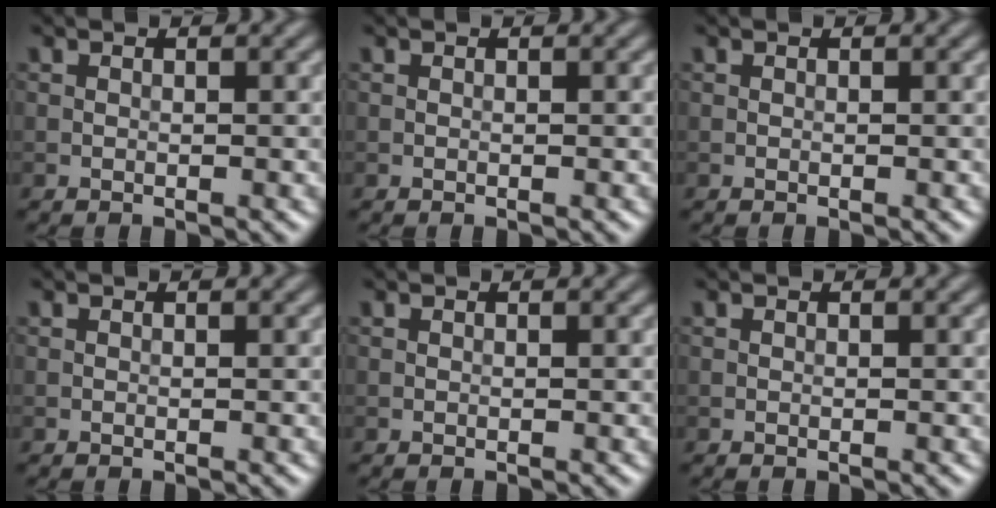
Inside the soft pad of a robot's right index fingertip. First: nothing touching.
{"total": 0.0}
{"total": 0.0}
{"total": 0.0}
{"total": 0.0}
{"total": 0.0}